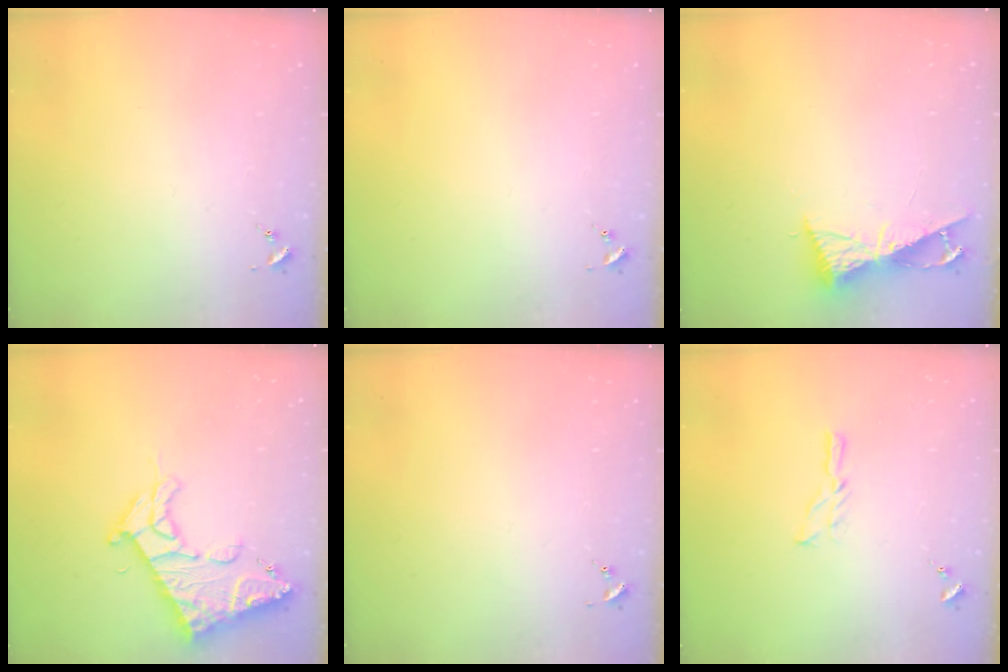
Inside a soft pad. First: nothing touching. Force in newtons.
{"total": 0.0}
{"total": 8.9, "press": 8.9, "slide": 0.5}
{"total": 15.7, "press": 15.6, "slide": 1.7}
{"total": 0.0}
{"total": 5.7, "press": 5.7, "slide": 0.1}